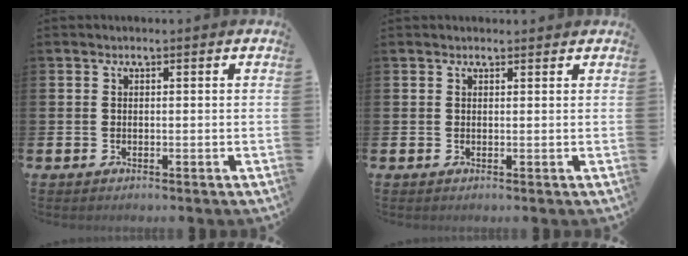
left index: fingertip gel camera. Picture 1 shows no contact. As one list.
[{"total": 0.7, "force": [0.7, 0.2, 0.2], "torque": [0.007, -0.002, 0.011]}]